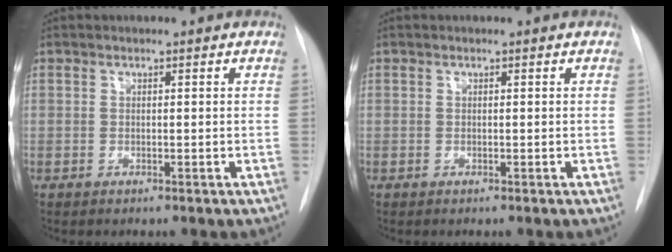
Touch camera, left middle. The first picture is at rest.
{"total": 0.0}